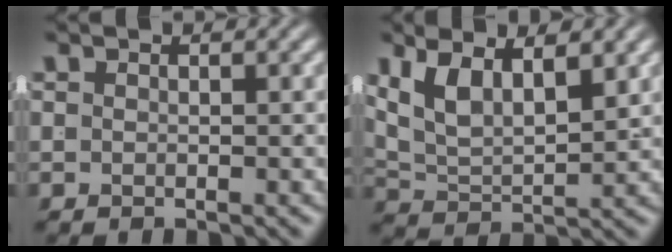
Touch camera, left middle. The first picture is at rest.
{"total": 6.5, "force": [1.8, 4.6, 4.2], "torque": [-0.092, -0.009, 0.030]}